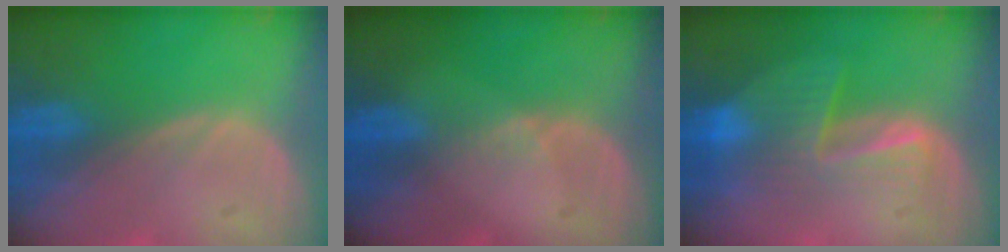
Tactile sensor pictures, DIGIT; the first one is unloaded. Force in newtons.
{"total": 1.4, "press": 0.9, "slide": 1.1}
{"total": 7.6, "press": 6.7, "slide": 3.4}